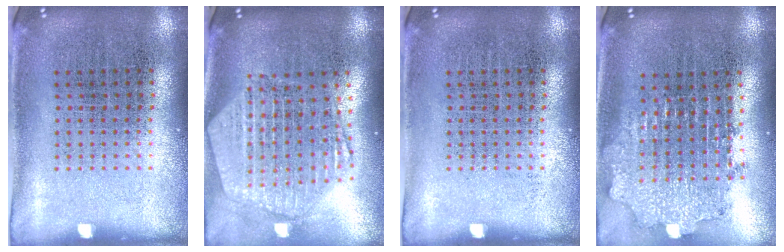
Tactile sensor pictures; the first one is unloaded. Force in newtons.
{"total": 2.6, "press": 2.2, "slide": 1.5}
{"total": 0.0}
{"total": 1.9, "press": 1.5, "slide": 1.2}